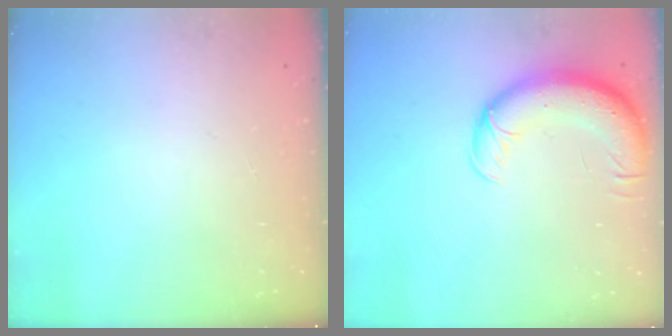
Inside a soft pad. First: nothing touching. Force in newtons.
{"total": 13.7, "press": 13.3, "slide": 3.1}